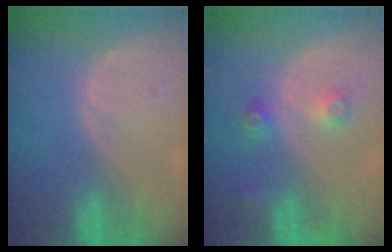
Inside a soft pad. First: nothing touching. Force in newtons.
{"total": 3.8, "press": 3.5, "slide": 1.4}